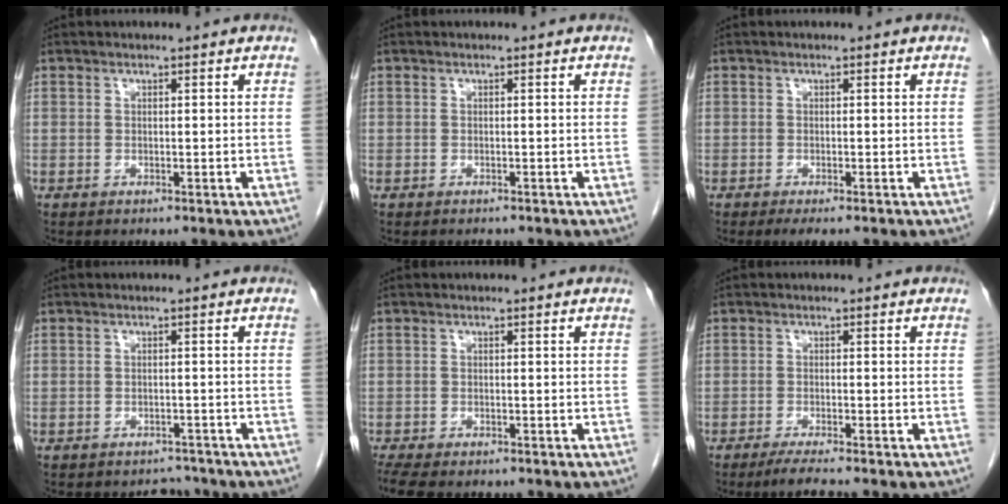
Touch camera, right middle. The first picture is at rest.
{"total": 0.5, "force": [-0.5, 0.1, 0.0], "torque": [-0.006, -0.001, -0.008]}
{"total": 2.2, "force": [-1.6, 0.5, 1.5], "torque": [-0.021, -0.006, -0.023]}
{"total": 2.8, "force": [-2.5, 1.2, -0.3], "torque": [0.005, 0.004, -0.034]}
{"total": 7.5, "force": [-6.0, 2.7, 3.7], "torque": [-0.068, -0.009, -0.091]}
{"total": 3.5, "force": [-2.9, -0.2, 2.0], "torque": [-0.039, -0.009, -0.053]}